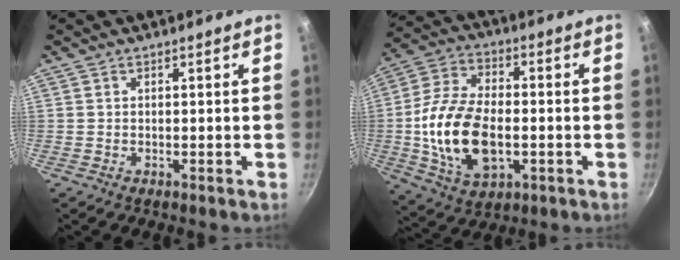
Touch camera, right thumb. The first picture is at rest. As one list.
[{"total": 17.8, "force": [-2.4, 10.5, 14.2], "torque": [-0.263, 0.018, -0.042]}]